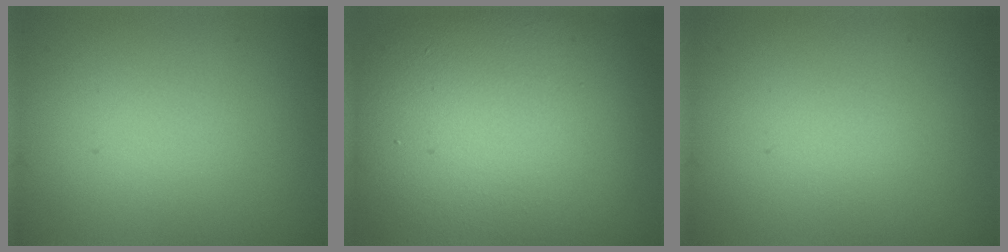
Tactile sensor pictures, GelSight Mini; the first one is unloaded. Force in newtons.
{"total": 15.9, "press": 15.9, "slide": 0.8}
{"total": 0.0}